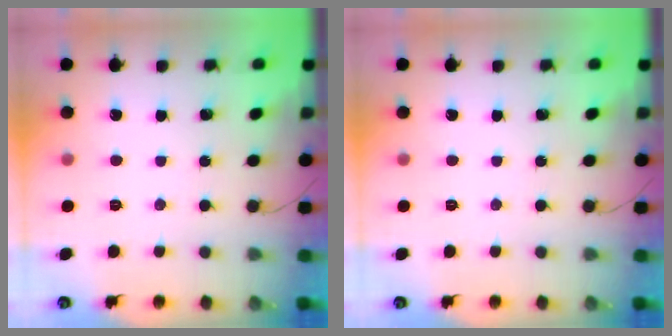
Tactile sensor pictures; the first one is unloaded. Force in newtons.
{"total": 0.0}